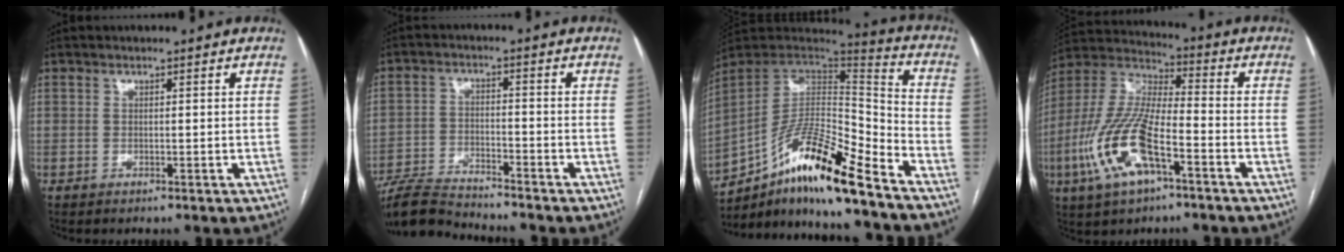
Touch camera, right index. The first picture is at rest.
{"total": 8.4, "force": [-8.2, -0.1, 1.7], "torque": [-0.032, -0.010, -0.151]}
{"total": 19.3, "force": [-13.5, 2.3, 13.5], "torque": [-0.243, 0.000, -0.241]}
{"total": 15.8, "force": [-6.2, 5.2, 13.5], "torque": [-0.302, -0.001, -0.113]}